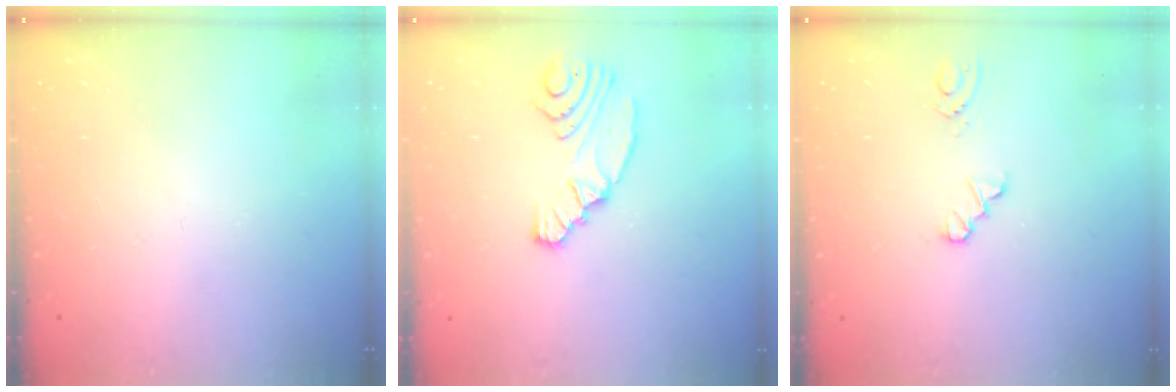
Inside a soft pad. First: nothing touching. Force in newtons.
{"total": 10.0, "press": 9.1, "slide": 4.2}
{"total": 1.3, "press": 1.3, "slide": 0.2}